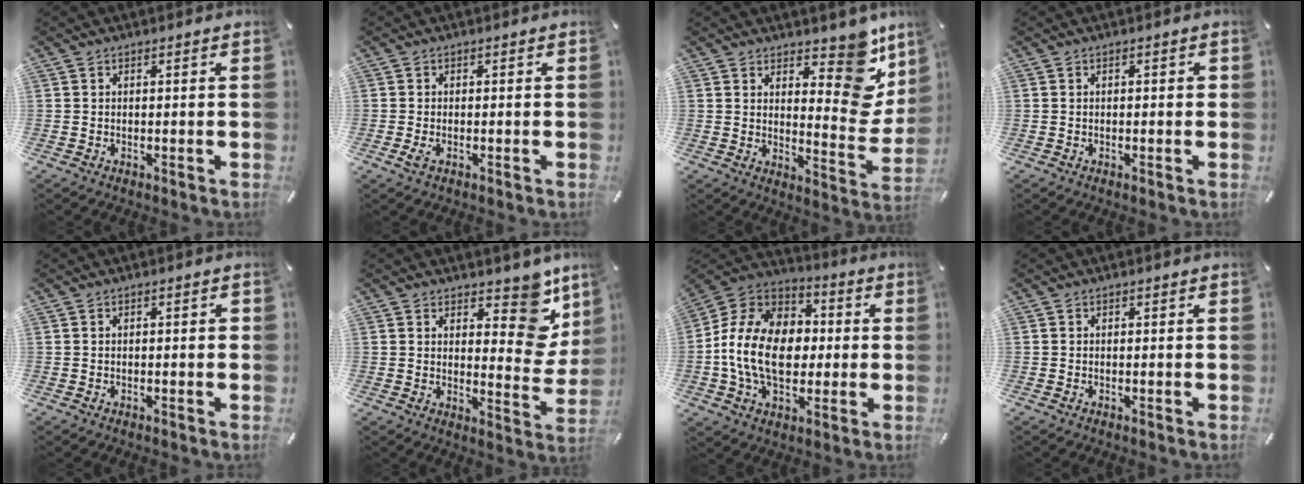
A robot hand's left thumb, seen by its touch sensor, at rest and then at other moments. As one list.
[{"total": 1.5, "force": [-0.6, 0.8, 1.1], "torque": [-0.019, 0.000, -0.009]}, {"total": 13.4, "force": [8.5, 6.5, 8.0], "torque": [-0.073, -0.081, 0.149]}, {"total": 1.0, "force": [-0.2, 0.6, 0.9], "torque": [-0.016, 0.003, -0.004]}, {"total": 1.2, "force": [-0.2, 0.6, 1.0], "torque": [-0.019, 0.003, -0.005]}, {"total": 11.6, "force": [7.2, 6.0, 6.9], "torque": [-0.057, -0.061, 0.122]}, {"total": 15.9, "force": [-2.5, 12.0, 10.1], "torque": [-0.223, 0.023, -0.044]}, {"total": 0.0}]